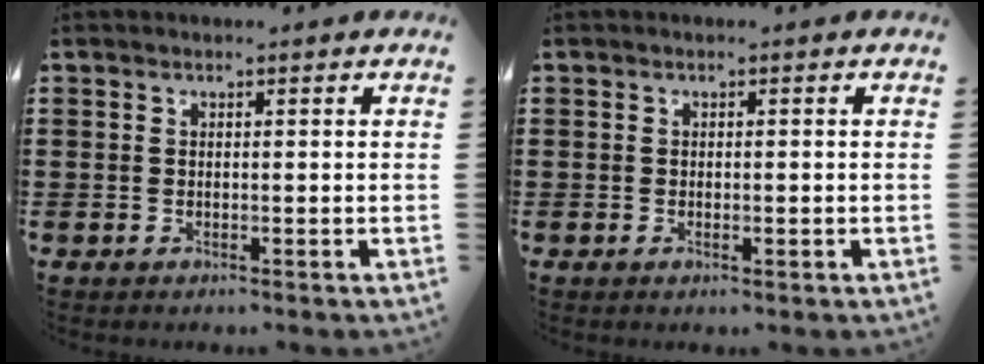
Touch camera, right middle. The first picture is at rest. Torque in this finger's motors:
{"motor_torque": [-0.09, 0.21, -0.04, 0.00]}